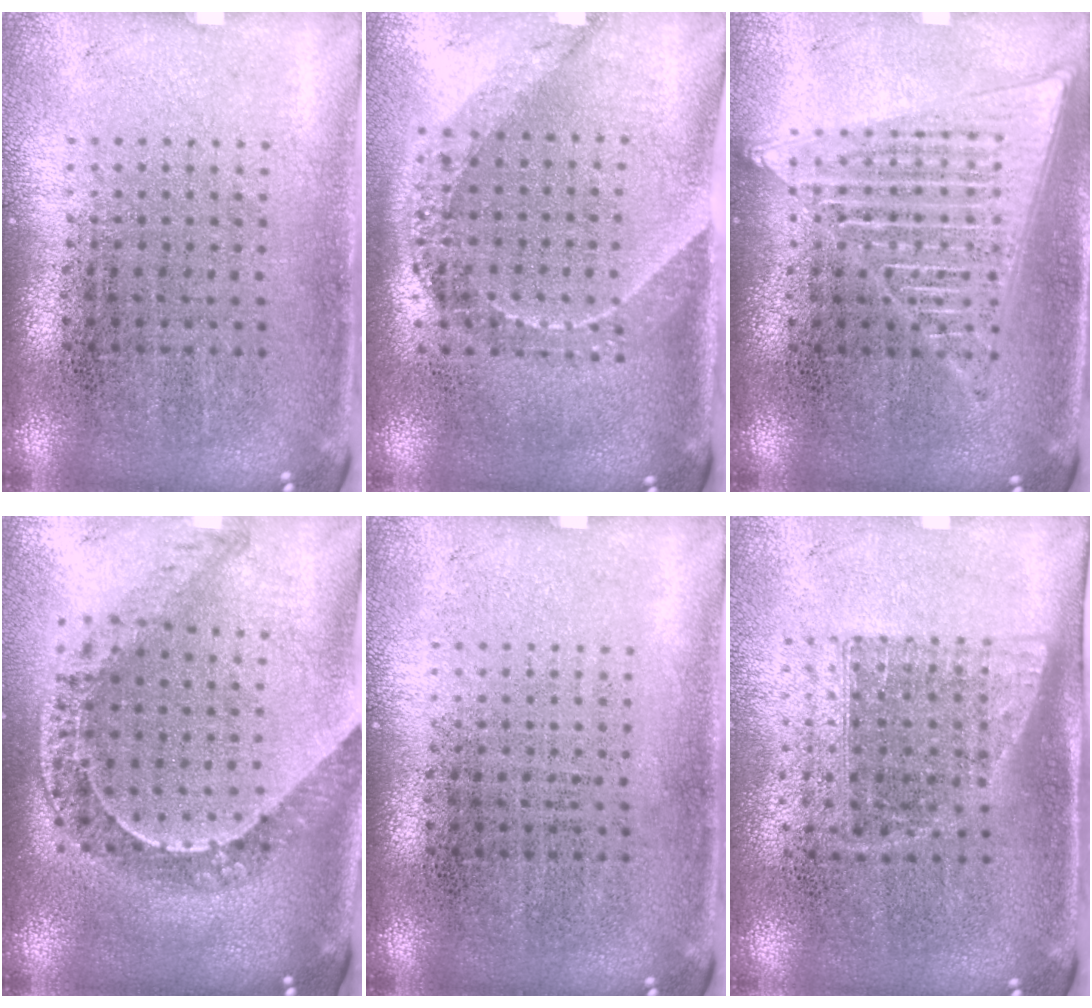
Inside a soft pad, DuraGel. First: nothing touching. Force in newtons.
{"total": 1.6, "press": 1.3, "slide": 0.9}
{"total": 1.5, "press": 1.5, "slide": 0.1}
{"total": 1.2, "press": 1.2, "slide": 0.2}
{"total": 0.0}
{"total": 1.1, "press": 0.9, "slide": 0.6}